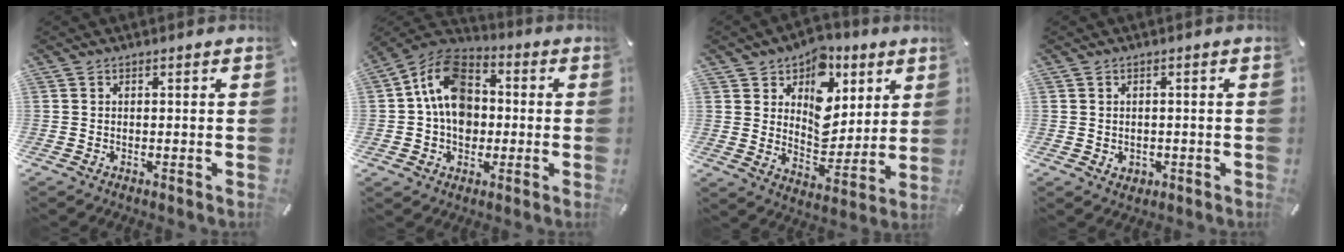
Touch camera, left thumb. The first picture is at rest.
{"total": 13.5, "force": [-0.3, 10.9, 8.0], "torque": [-0.152, 0.018, -0.007]}
{"total": 12.9, "force": [5.1, 10.3, 5.9], "torque": [-0.075, -0.043, 0.094]}
{"total": 1.9, "force": [-0.3, 1.7, 0.7], "torque": [-0.015, 0.004, -0.007]}